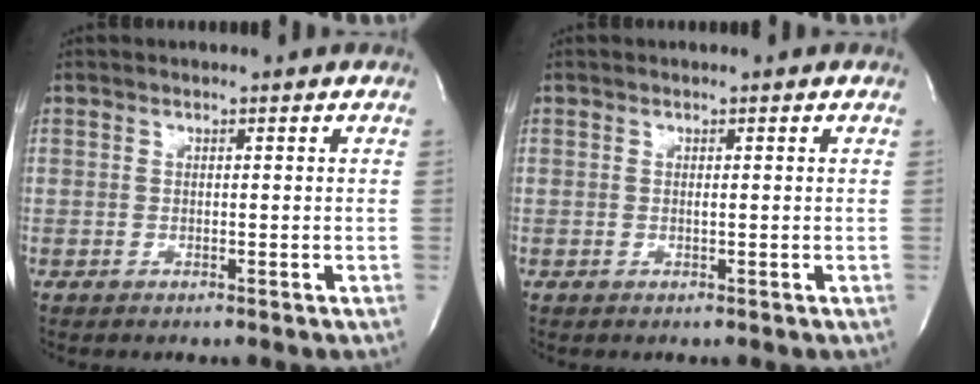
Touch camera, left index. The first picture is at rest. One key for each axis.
{"total": 0.0}